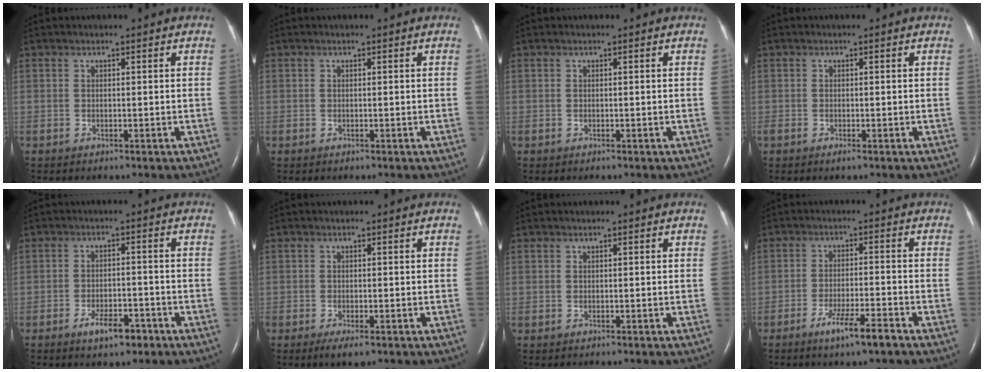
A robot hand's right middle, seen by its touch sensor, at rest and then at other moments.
{"total": 0.0}
{"total": 0.0}
{"total": 0.6, "force": [-0.4, 0.0, 0.5], "torque": [-0.011, -0.003, -0.007]}
{"total": 4.7, "force": [-3.0, 1.7, 3.1], "torque": [-0.059, 0.001, -0.044]}
{"total": 2.4, "force": [-1.4, 0.6, 1.8], "torque": [-0.033, -0.004, -0.022]}
{"total": 0.0}
{"total": 5.7, "force": [-3.8, 0.1, 4.3], "torque": [-0.083, -0.009, -0.067]}